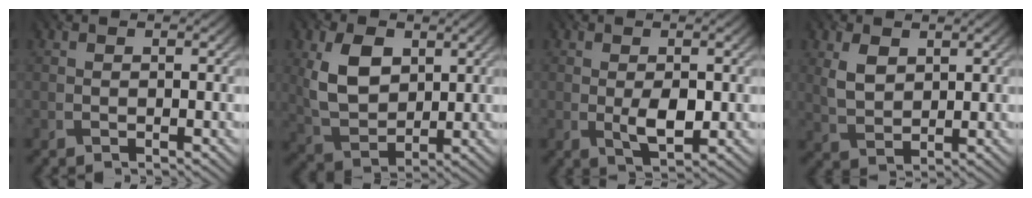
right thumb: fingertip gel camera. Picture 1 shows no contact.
{"total": 8.3, "force": [2.4, 5.4, 5.8], "torque": [-0.132, -0.001, 0.050]}
{"total": 4.0, "force": [-0.3, 1.8, 3.5], "torque": [-0.065, -0.008, -0.002]}
{"total": 4.4, "force": [1.9, 2.7, 2.9], "torque": [-0.073, -0.003, 0.040]}